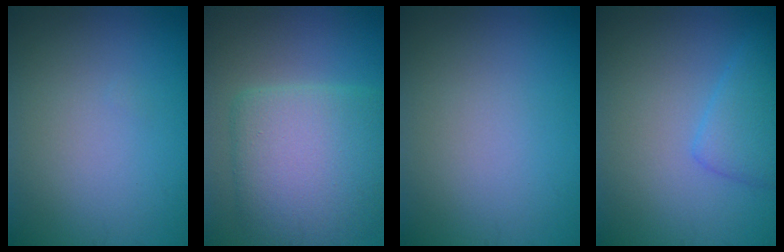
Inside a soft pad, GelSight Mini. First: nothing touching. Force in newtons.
{"total": 8.6, "press": 8.6, "slide": 0.3}
{"total": 0.0}
{"total": 2.8, "press": 2.8, "slide": 0.2}